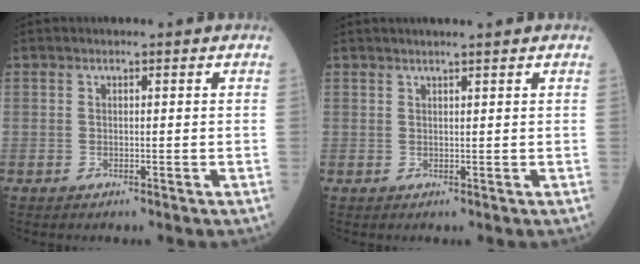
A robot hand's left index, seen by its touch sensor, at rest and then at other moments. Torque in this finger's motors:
{"motor_torque": [0.28, -0.50, -0.41, 0.00]}